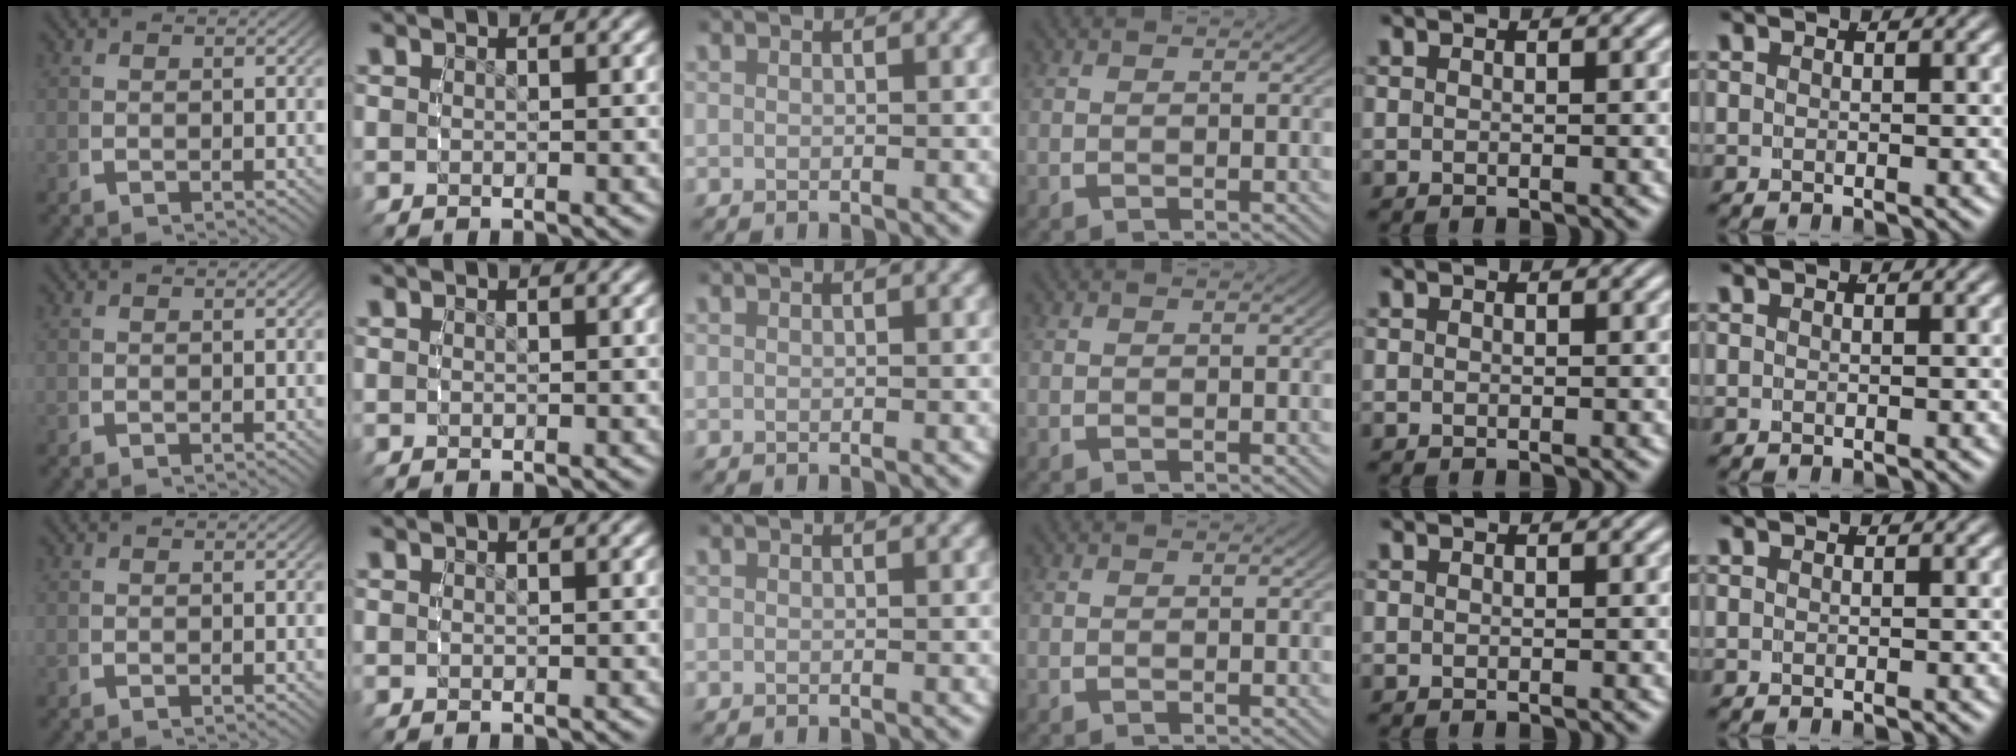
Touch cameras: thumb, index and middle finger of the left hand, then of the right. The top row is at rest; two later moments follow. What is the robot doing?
{"motion": "reach", "object": "jewelry box"}